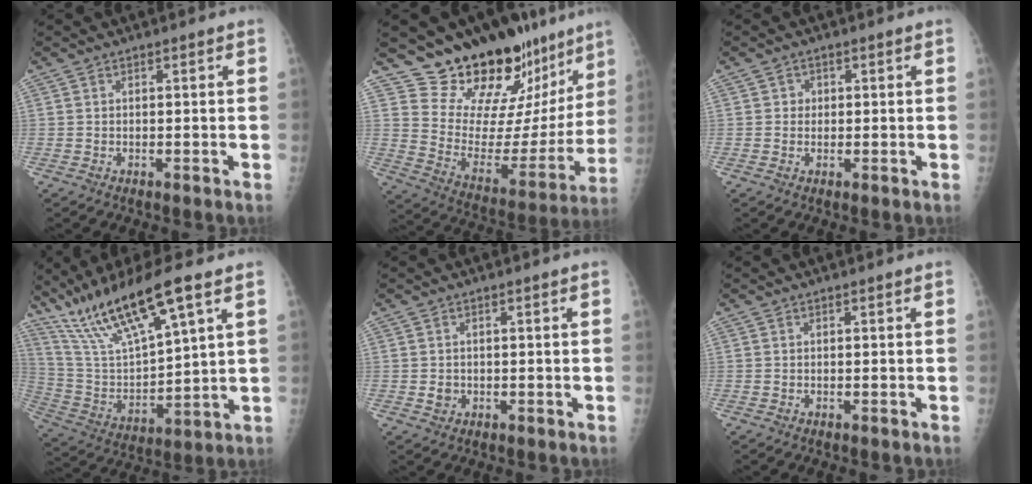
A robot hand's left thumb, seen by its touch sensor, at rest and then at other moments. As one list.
[{"total": 24.6, "force": [19.8, 10.5, 10.2], "torque": [-0.104, -0.125, 0.291]}, {"total": 1.7, "force": [0.2, 1.7, 0.4], "torque": [0.006, 0.004, 0.000]}, {"total": 18.6, "force": [12.1, 3.6, 13.7], "torque": [-0.253, -0.039, 0.241]}, {"total": 1.7, "force": [-0.2, 1.6, 0.6], "torque": [-0.003, 0.003, 0.001]}, {"total": 0.0}]